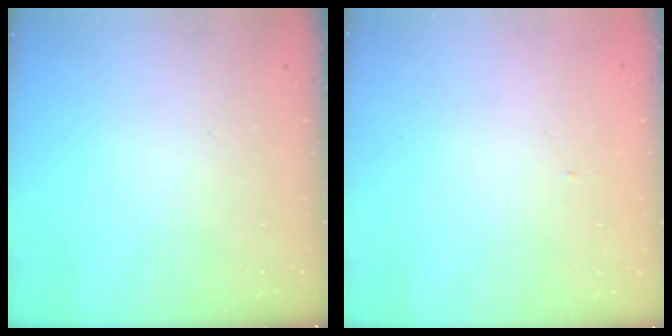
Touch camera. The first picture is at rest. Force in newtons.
{"total": 1.0, "press": 1.0, "slide": 0.1}